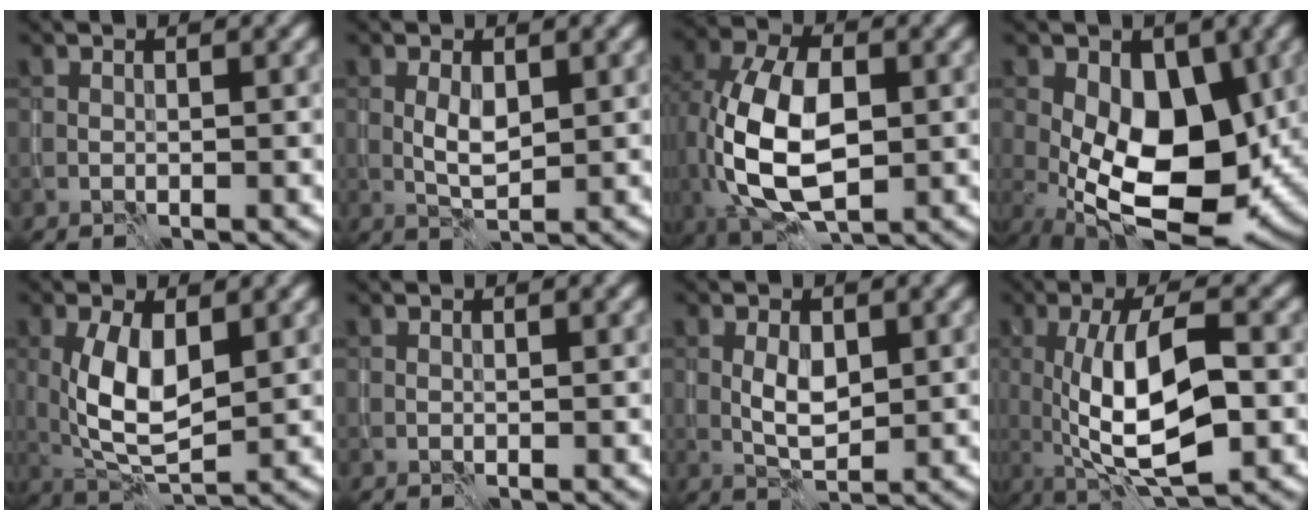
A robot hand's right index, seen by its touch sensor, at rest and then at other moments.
{"total": 2.4, "force": [0.2, 1.1, 2.1], "torque": [-0.044, -0.002, 0.006]}
{"total": 10.9, "force": [-0.5, 6.4, 8.8], "torque": [-0.192, -0.003, -0.006]}
{"total": 11.0, "force": [-0.8, 6.4, 8.9], "torque": [-0.140, -0.011, -0.015]}
{"total": 6.2, "force": [0.7, 2.8, 5.4], "torque": [-0.115, -0.007, 0.017]}
{"total": 0.0}
{"total": 2.8, "force": [0.2, 1.5, 2.3], "torque": [-0.048, -0.002, 0.006]}
{"total": 9.3, "force": [-0.5, 3.1, 8.8], "torque": [-0.145, -0.004, -0.008]}